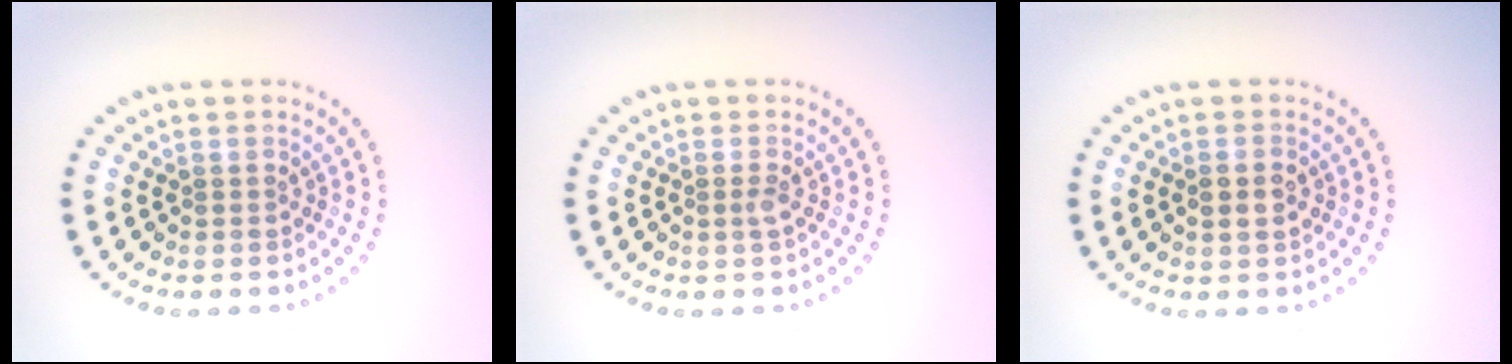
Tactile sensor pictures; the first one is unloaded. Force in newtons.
{"total": 0.8, "press": 0.6, "slide": 0.6}
{"total": 1.9, "press": 1.8, "slide": 0.4}